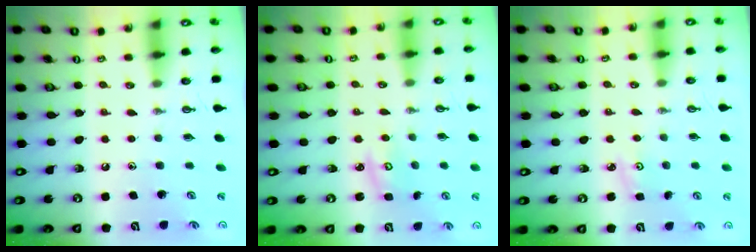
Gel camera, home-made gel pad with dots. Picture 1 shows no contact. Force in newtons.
{"total": 3.1, "press": 3.1, "slide": 0.4}
{"total": 2.7, "press": 2.6, "slide": 0.4}